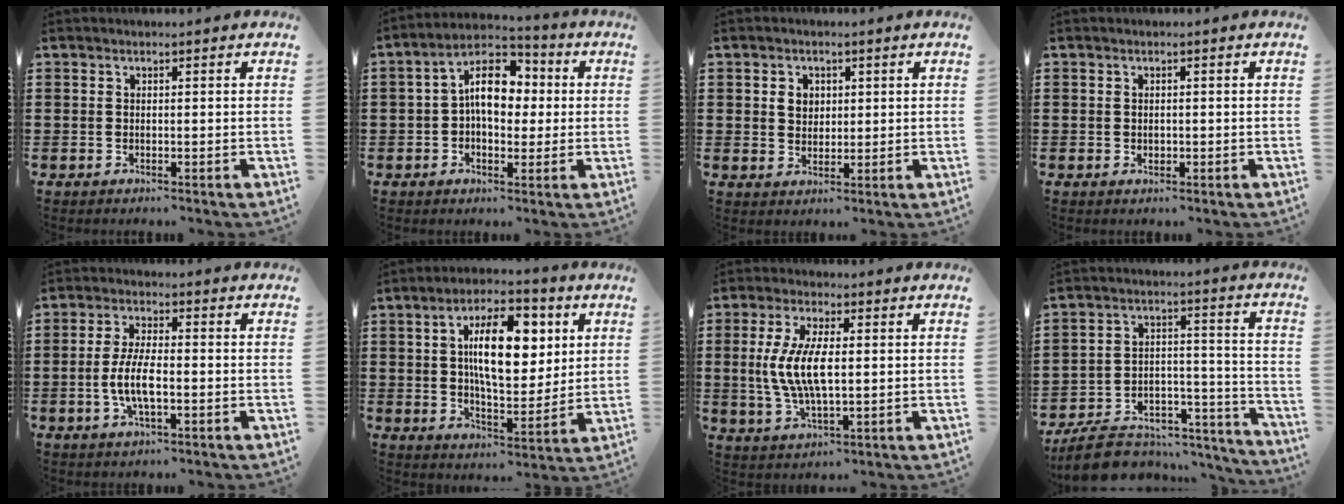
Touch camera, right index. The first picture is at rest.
{"total": 9.5, "force": [0.8, 5.7, 7.6], "torque": [-0.126, 0.015, 0.010]}
{"total": 2.7, "force": [0.8, 2.3, 1.2], "torque": [-0.032, 0.011, 0.013]}
{"total": 0.6, "force": [0.1, 0.6, 0.2], "torque": [-0.005, 0.004, 0.001]}
{"total": 6.1, "force": [-1.4, 2.0, 5.6], "torque": [-0.130, -0.006, -0.036]}
{"total": 13.0, "force": [3.4, 5.8, 11.1], "torque": [-0.179, 0.005, 0.051]}
{"total": 8.9, "force": [0.3, 3.5, 8.2], "torque": [-0.186, -0.002, -0.004]}
{"total": 8.8, "force": [-7.6, 3.3, 3.0], "torque": [-0.049, 0.024, -0.142]}